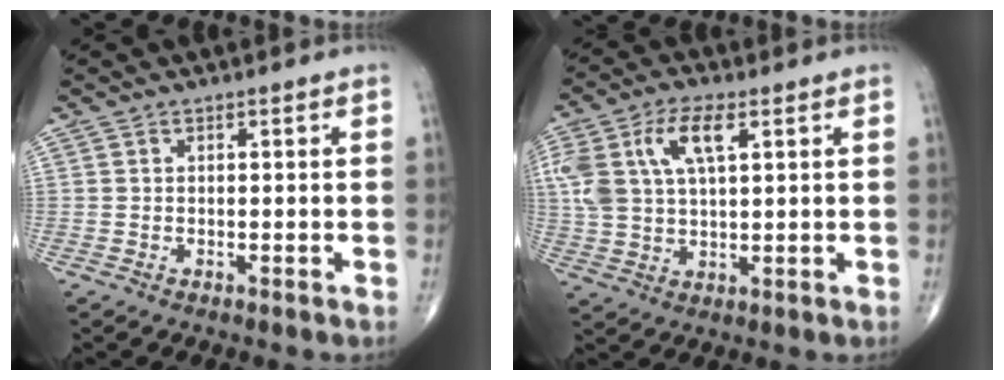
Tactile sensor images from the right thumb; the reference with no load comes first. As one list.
[{"total": 11.9, "force": [4.2, 5.7, 9.6], "torque": [-0.205, 0.008, 0.083]}]